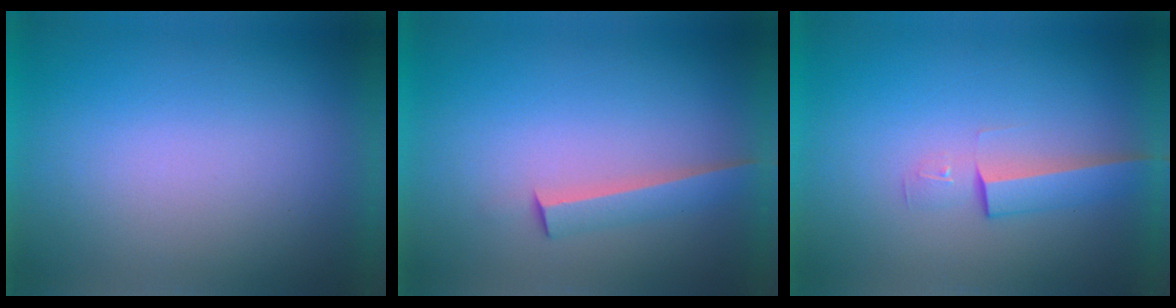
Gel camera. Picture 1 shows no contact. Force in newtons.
{"total": 2.4}
{"total": 2.6}